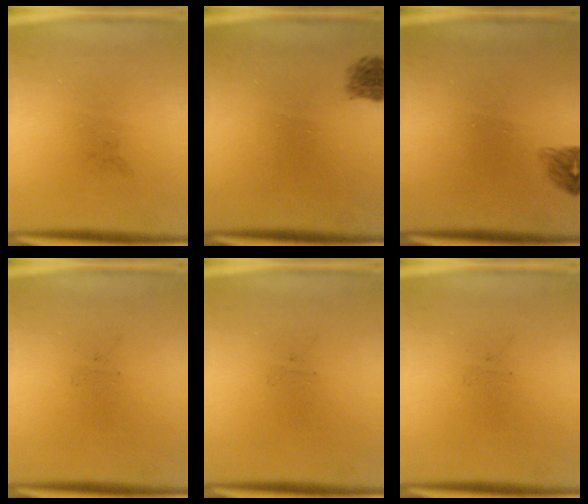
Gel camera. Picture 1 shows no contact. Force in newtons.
{"total": 1.8}
{"total": 1.4}
{"total": 0.0}
{"total": 0.0}
{"total": 0.0}